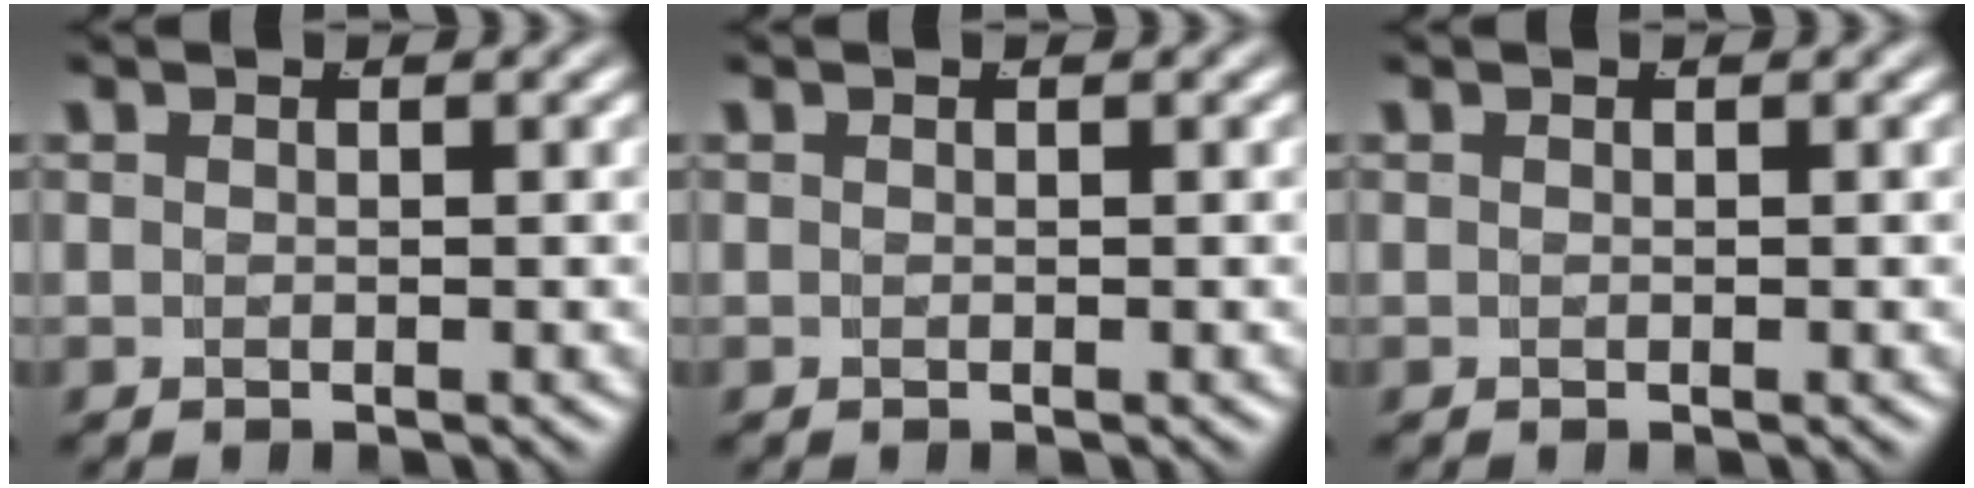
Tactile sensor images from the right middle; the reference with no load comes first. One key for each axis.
{"total": 0.0}
{"total": 0.0}